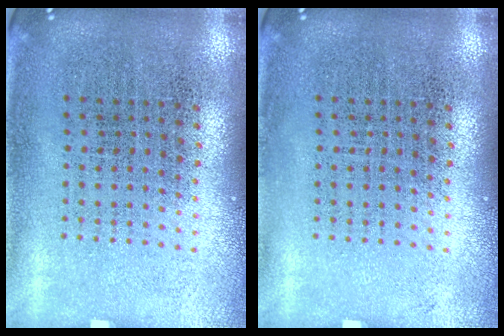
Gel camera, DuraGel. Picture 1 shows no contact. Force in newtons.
{"total": 0.0}